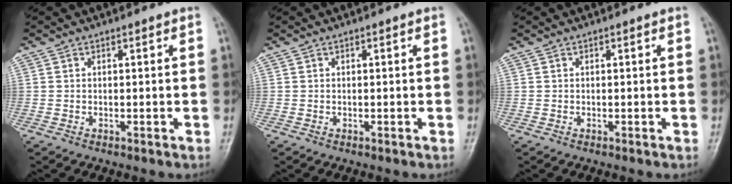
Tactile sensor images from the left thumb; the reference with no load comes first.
{"total": 0.0}
{"total": 0.0}